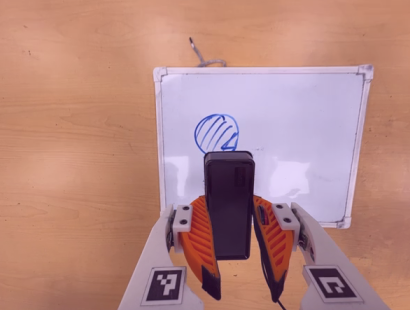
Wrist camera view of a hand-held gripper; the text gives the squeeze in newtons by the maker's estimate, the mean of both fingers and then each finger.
{"total": 7.0, "left": 5.5, "right": 8.6}